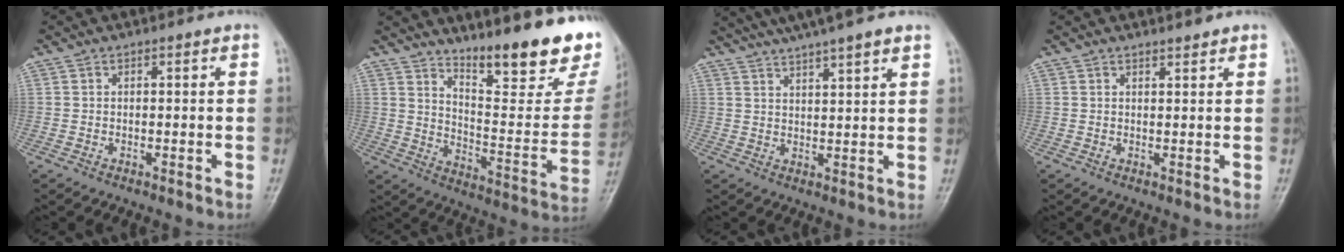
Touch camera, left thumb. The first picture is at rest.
{"total": 23.5, "force": [17.4, 5.7, 14.8], "torque": [-0.176, -0.117, 0.246]}
{"total": 12.2, "force": [9.8, 1.3, 7.2], "torque": [-0.106, -0.001, 0.144]}
{"total": 1.2, "force": [1.2, 0.2, 0.4], "torque": [-0.003, -0.010, 0.019]}